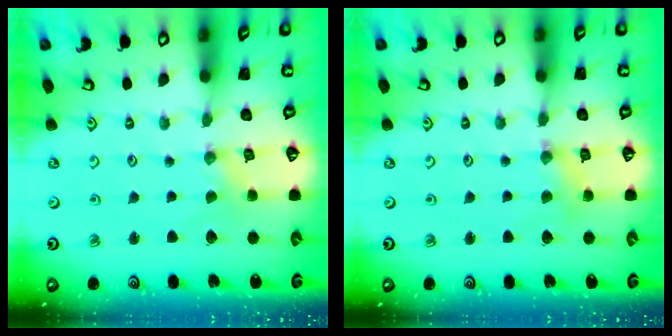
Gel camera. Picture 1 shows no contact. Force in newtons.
{"total": 3.5, "press": 3.5, "slide": 0.3}